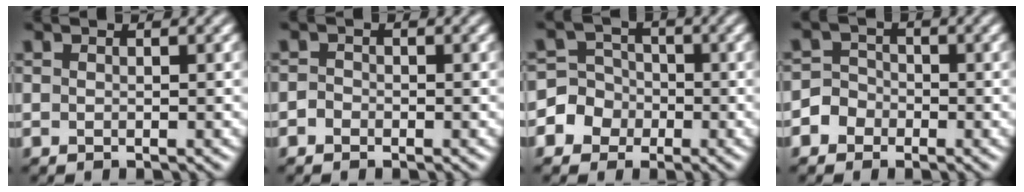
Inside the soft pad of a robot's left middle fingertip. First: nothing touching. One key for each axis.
{"total": 0.6, "fx": -0.5, "fy": 0.3, "fz": -0.1, "tx": 0.003, "ty": 0.008, "tz": -0.013}
{"total": 4.4, "fx": -1.6, "fy": 4.1, "fz": 0.3, "tx": 0.014, "ty": 0.013, "tz": -0.051}
{"total": 2.0, "fx": -1.1, "fy": 1.7, "fz": 0.0, "tx": 0.008, "ty": 0.012, "tz": -0.027}